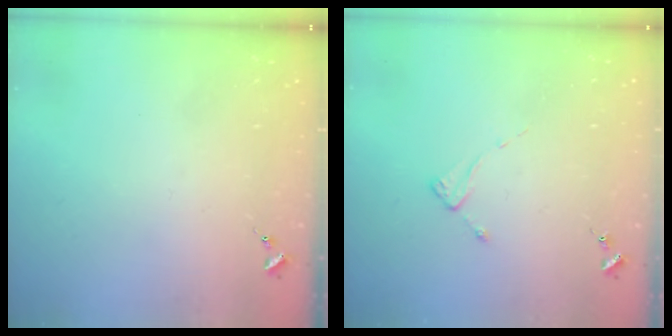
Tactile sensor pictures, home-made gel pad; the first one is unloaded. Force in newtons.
{"total": 2.0, "press": 2.0, "slide": 0.3}